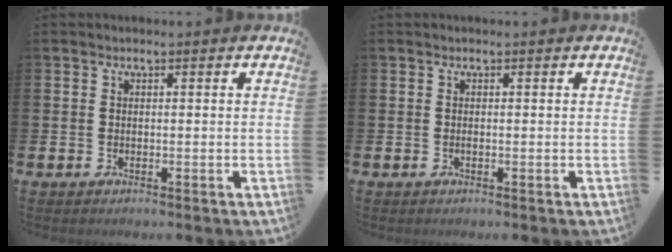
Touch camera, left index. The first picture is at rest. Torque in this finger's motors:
{"motor_torque": [0.13, 0.05, -0.02, 0.02]}